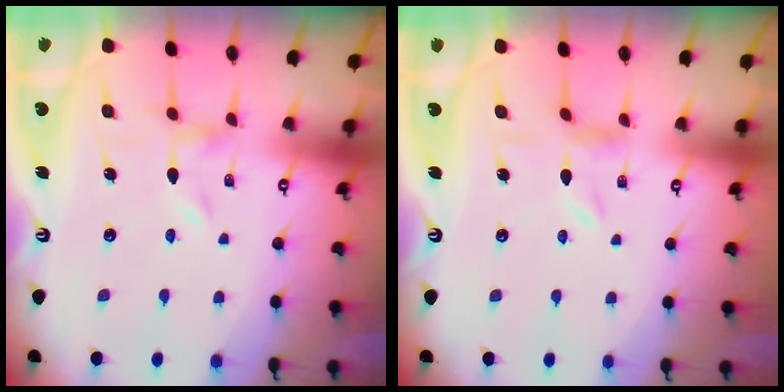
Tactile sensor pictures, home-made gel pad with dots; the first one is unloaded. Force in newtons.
{"total": 2.6, "press": 2.5, "slide": 0.4}